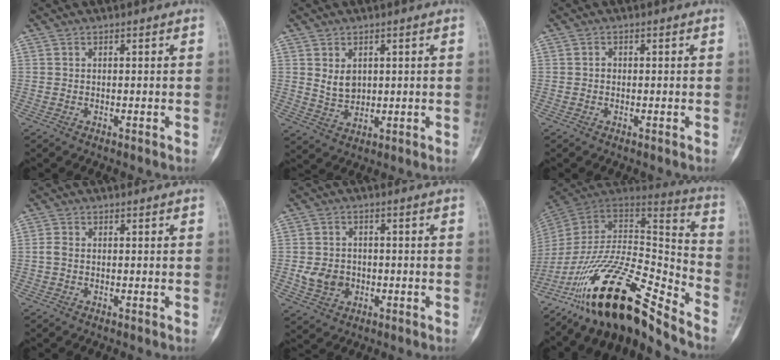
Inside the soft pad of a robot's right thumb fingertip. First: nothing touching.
{"total": 4.6, "force": [1.2, 3.5, 2.8], "torque": [-0.028, -0.014, 0.033]}
{"total": 0.8, "force": [-0.1, 0.8, 0.3], "torque": [0.001, 0.003, -0.002]}
{"total": 1.6, "force": [-0.2, 1.2, 1.1], "torque": [-0.021, 0.000, -0.010]}
{"total": 6.2, "force": [-1.3, 5.2, 3.2], "torque": [-0.036, 0.010, -0.016]}
{"total": 26.0, "force": [-18.9, 7.1, 16.4], "torque": [-0.272, 0.091, -0.331]}